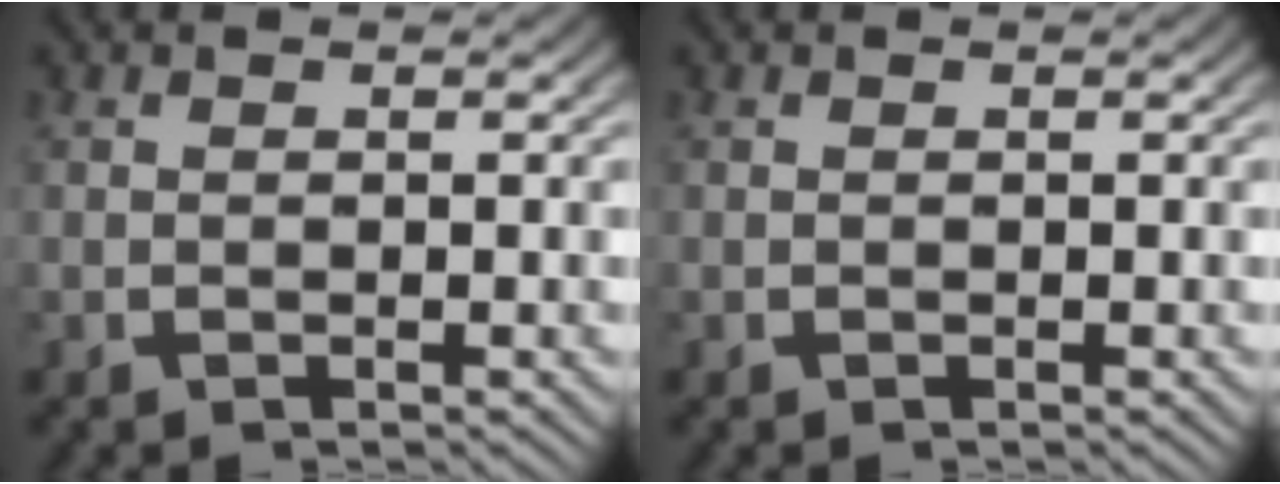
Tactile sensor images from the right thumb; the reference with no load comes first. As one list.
[{"total": 0.0}]